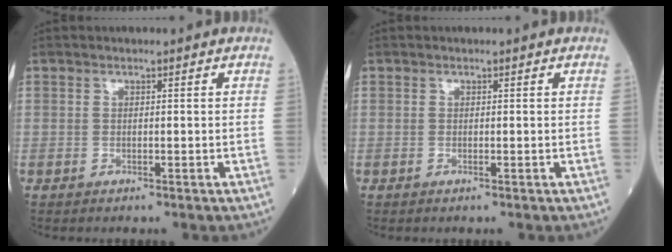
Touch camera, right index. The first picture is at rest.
{"total": 0.0}